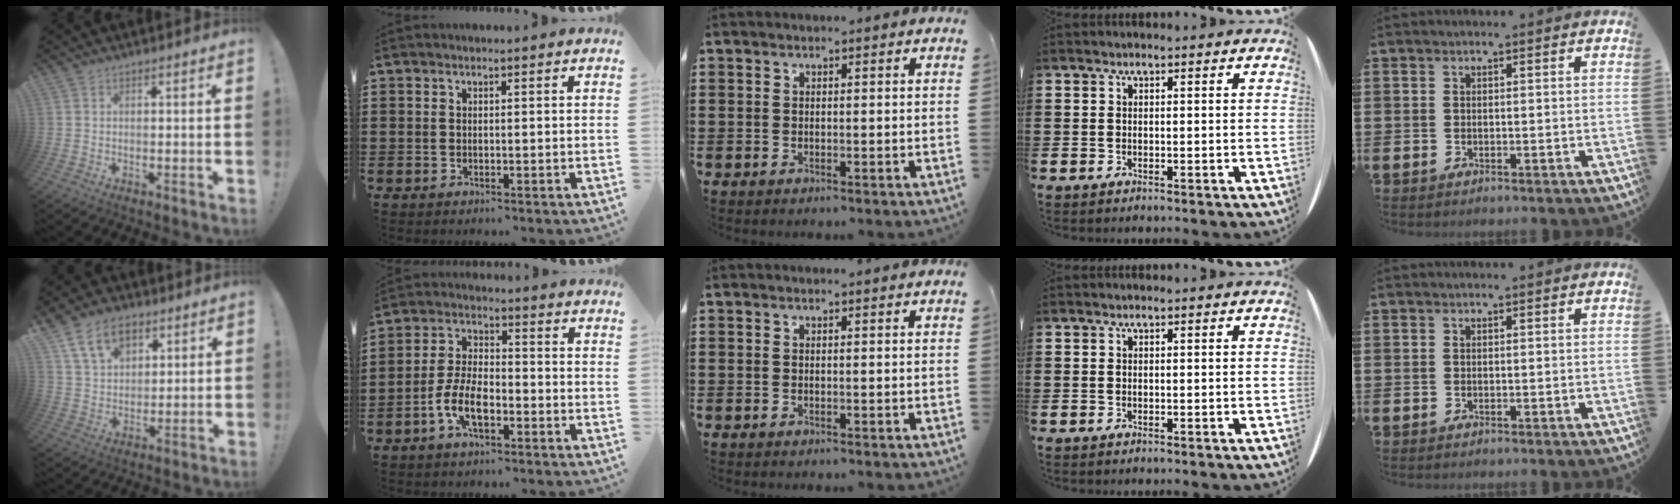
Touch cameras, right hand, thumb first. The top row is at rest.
{"thumb": {"total": 13.0, "force": [7.1, 8.6, 6.7], "torque": [-0.110, -0.024, 0.137]}, "index": {"total": 7.1, "force": [-3.2, 2.9, 5.6], "torque": [-0.134, -0.006, -0.066]}}